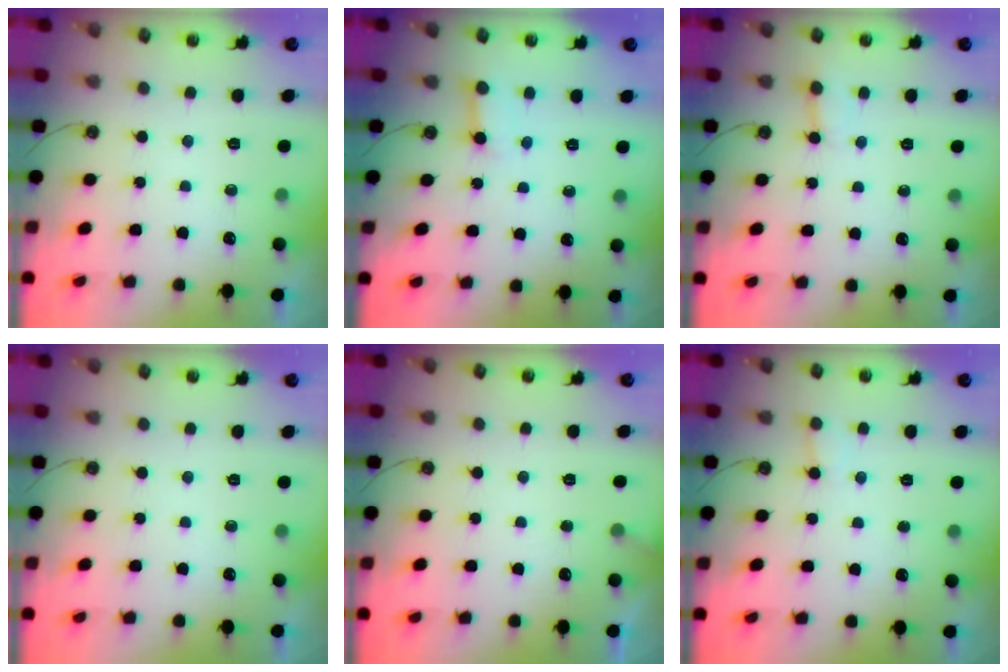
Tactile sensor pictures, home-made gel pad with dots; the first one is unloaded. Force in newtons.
{"total": 3.6, "press": 3.6, "slide": 0.5}
{"total": 2.6, "press": 2.6, "slide": 0.1}
{"total": 0.0}
{"total": 2.9, "press": 2.9, "slide": 0.2}
{"total": 4.8, "press": 4.7, "slide": 0.6}